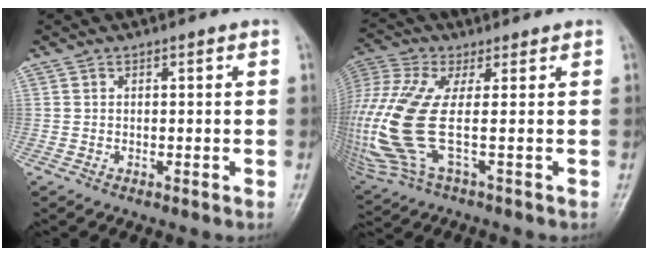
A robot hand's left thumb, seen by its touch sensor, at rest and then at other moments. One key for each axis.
{"total": 17.2, "fx": -1.2, "fy": 5.4, "fz": 16.2, "tx": -0.428, "ty": -0.004, "tz": -0.024}